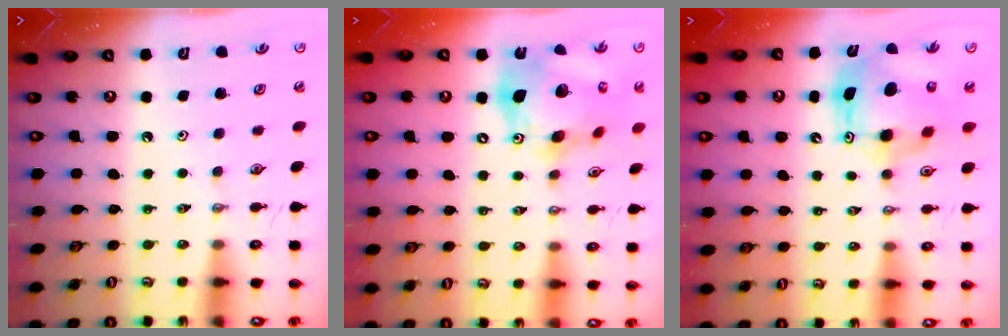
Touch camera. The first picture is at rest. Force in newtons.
{"total": 20.6, "press": 20.4, "slide": 2.8}
{"total": 12.5, "press": 12.5, "slide": 1.1}